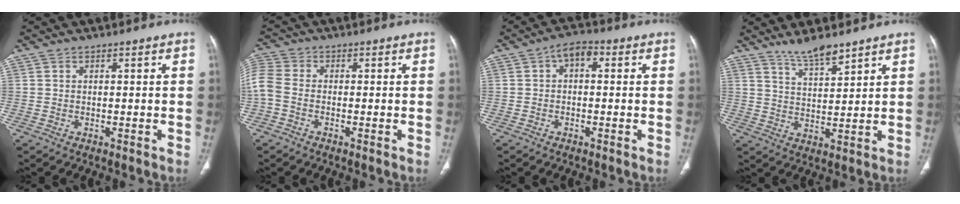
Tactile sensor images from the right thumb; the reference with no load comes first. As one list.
[{"total": 7.0, "force": [-1.3, 4.9, 4.7], "torque": [-0.121, 0.018, -0.034]}, {"total": 4.2, "force": [0.7, 2.6, 3.2], "torque": [-0.033, 0.016, -0.001]}, {"total": 6.4, "force": [5.4, 1.1, 3.3], "torque": [-0.047, -0.036, 0.103]}]